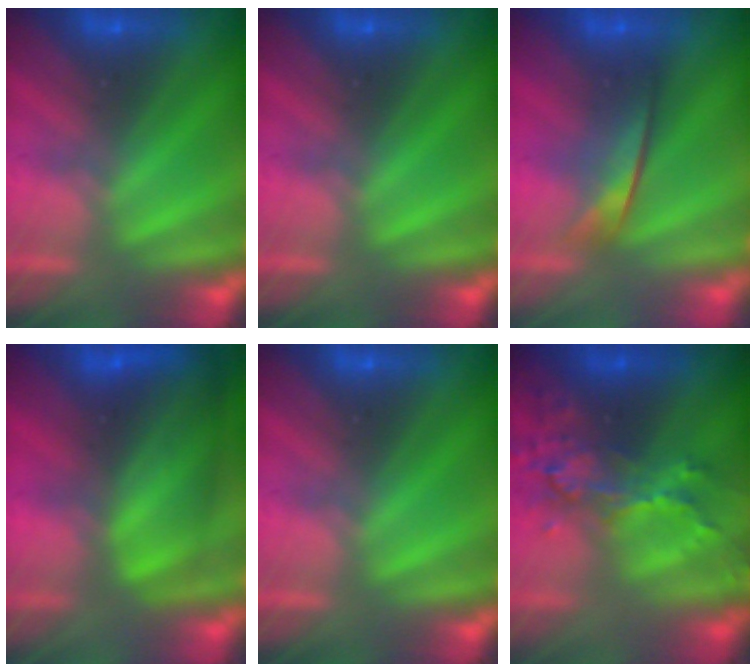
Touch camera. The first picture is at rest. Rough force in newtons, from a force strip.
{"total": 0.0}
{"total": 2.0}
{"total": 9.3}
{"total": 0.0}
{"total": 6.4}